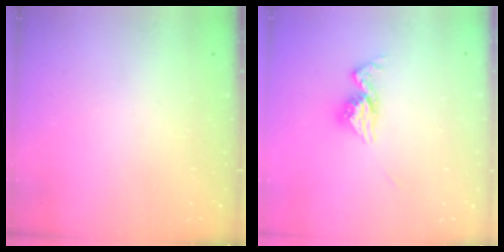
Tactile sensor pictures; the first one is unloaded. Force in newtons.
{"total": 12.4, "press": 12.3, "slide": 1.0}